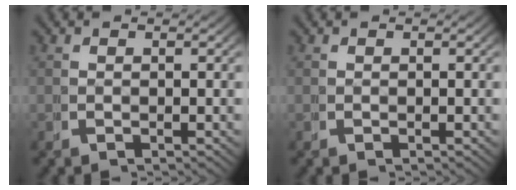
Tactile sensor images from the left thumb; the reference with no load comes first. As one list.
[{"total": 0.0}]